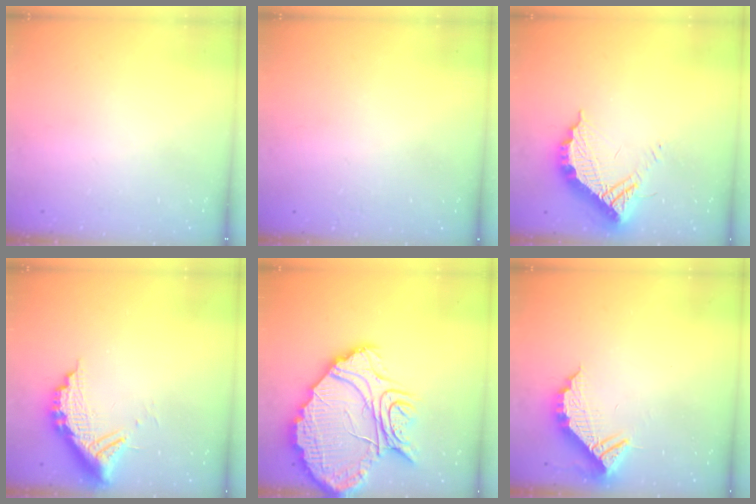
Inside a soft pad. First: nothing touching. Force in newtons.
{"total": 4.7, "press": 4.7, "slide": 0.3}
{"total": 14.5, "press": 14.4, "slide": 1.4}
{"total": 11.5, "press": 11.4, "slide": 1.1}
{"total": 22.8, "press": 22.7, "slide": 2.3}
{"total": 9.5, "press": 9.4, "slide": 0.9}